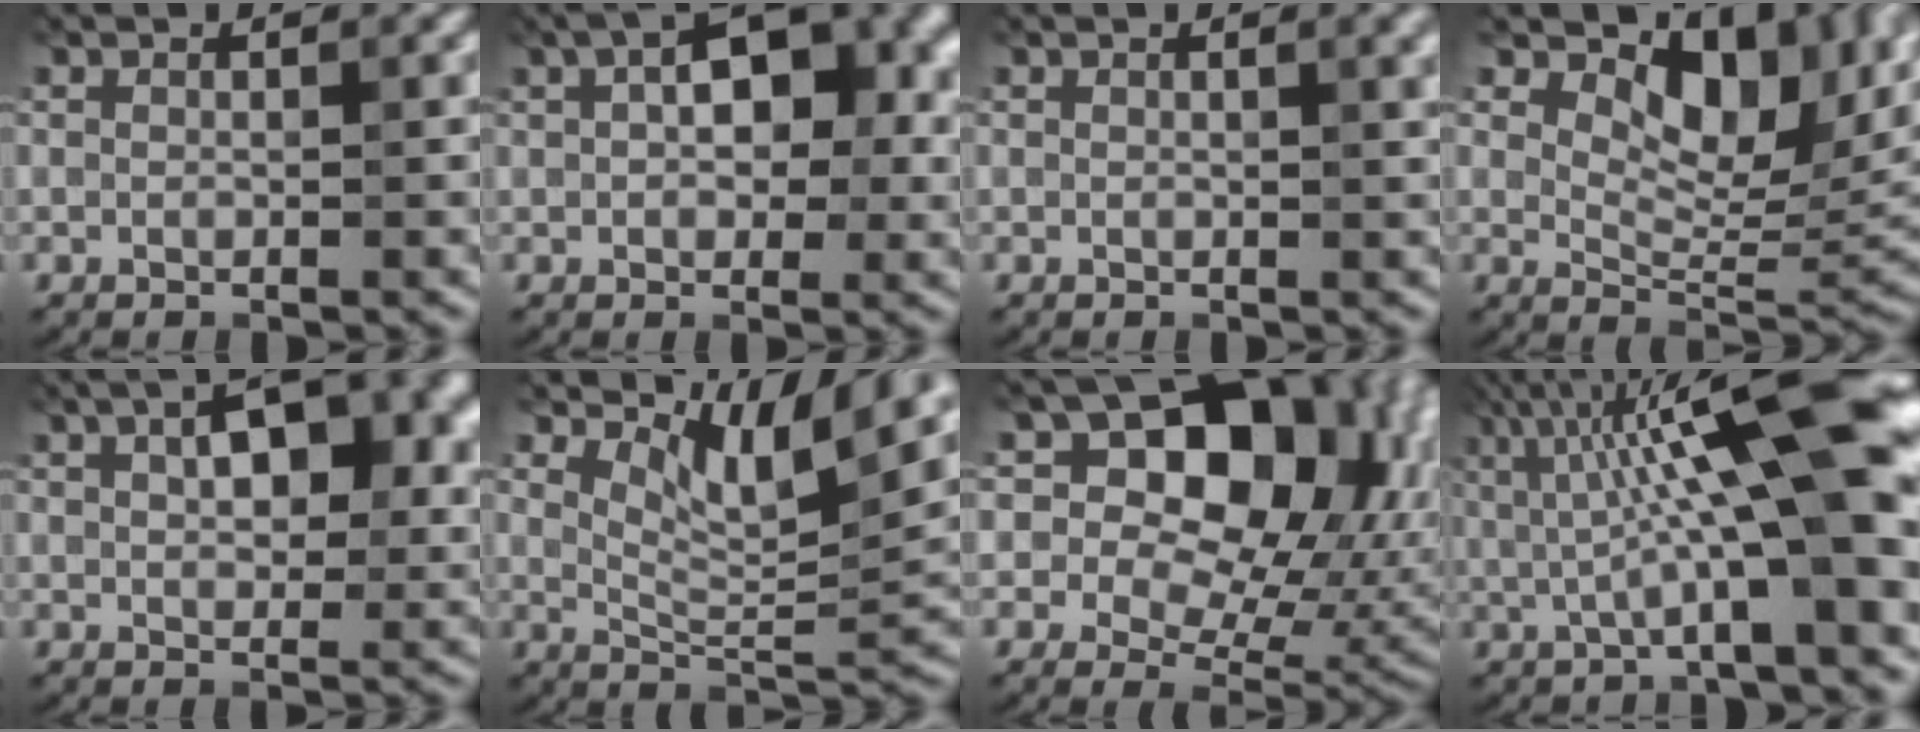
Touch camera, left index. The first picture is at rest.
{"total": 8.2, "force": [1.6, 4.7, 6.5], "torque": [-0.081, 0.031, 0.036]}
{"total": 3.1, "force": [1.2, 1.3, 2.6], "torque": [-0.016, 0.024, 0.008]}
{"total": 10.1, "force": [4.5, 5.0, 7.5], "torque": [-0.116, 0.009, 0.105]}
{"total": 5.8, "force": [1.4, 2.9, 4.9], "torque": [-0.072, 0.020, 0.039]}
{"total": 6.4, "force": [4.1, 2.0, 4.4], "torque": [-0.082, 0.001, 0.097]}
{"total": 12.9, "force": [3.8, 9.0, 8.4], "torque": [-0.105, 0.022, 0.083]}
{"total": 11.1, "force": [0.8, 1.8, 10.9], "torque": [-0.178, 0.026, 0.038]}